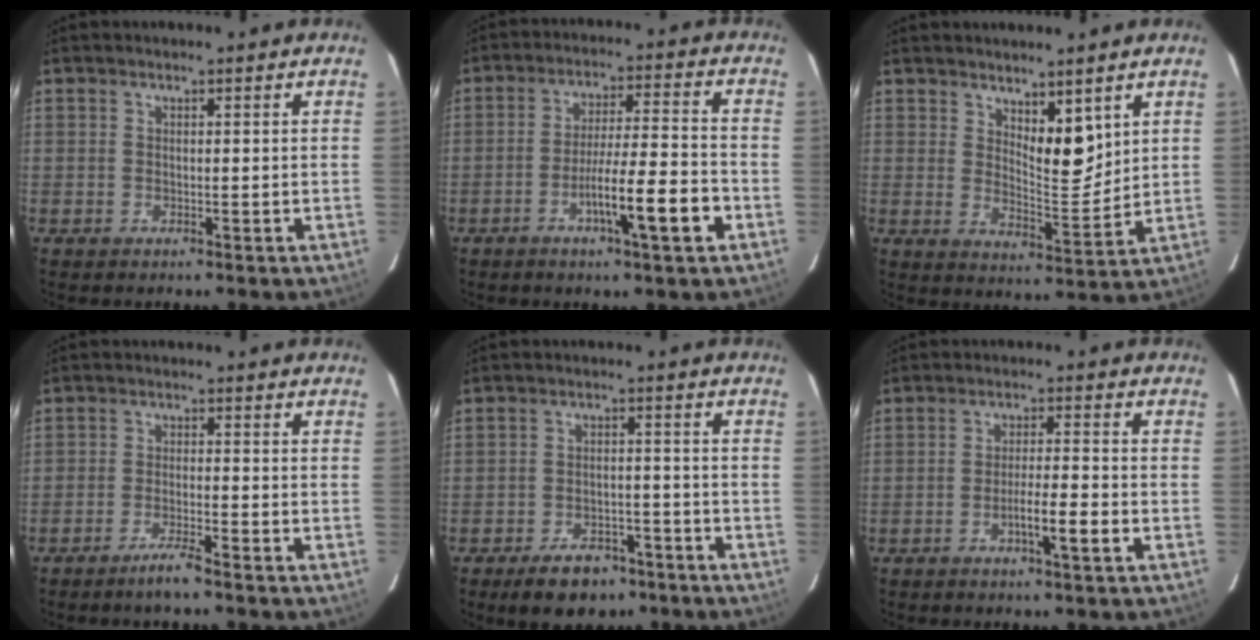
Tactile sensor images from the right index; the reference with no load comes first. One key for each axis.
{"total": 10.4, "fx": -4.4, "fy": 0.1, "fz": 9.4, "tx": -0.154, "ty": 0.000, "tz": -0.074}
{"total": 6.2, "fx": 3.6, "fy": 2.1, "fz": 4.6, "tx": -0.080, "ty": -0.015, "tz": 0.068}
{"total": 3.6, "fx": -2.7, "fy": -0.3, "fz": 2.3, "tx": -0.045, "ty": -0.006, "tz": -0.053}
{"total": 7.4, "fx": -5.2, "fy": 3.8, "fz": 3.6, "tx": -0.063, "ty": 0.003, "tz": -0.080}
{"total": 5.1, "fx": -2.1, "fy": 0.0, "fz": 4.6, "tx": -0.075, "ty": -0.003, "tz": -0.036}